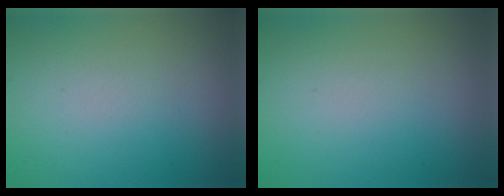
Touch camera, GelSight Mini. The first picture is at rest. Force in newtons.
{"total": 0.0}